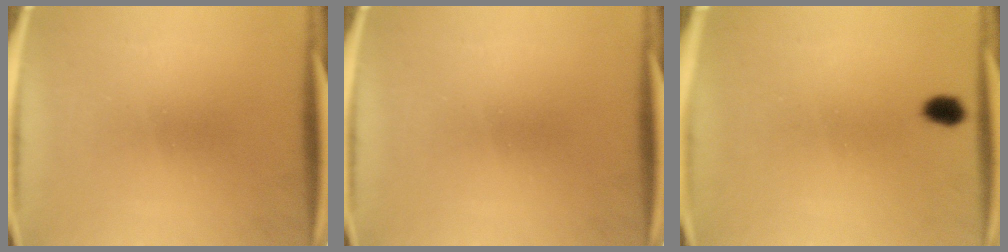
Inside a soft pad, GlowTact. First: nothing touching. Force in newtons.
{"total": 0.0}
{"total": 2.4}